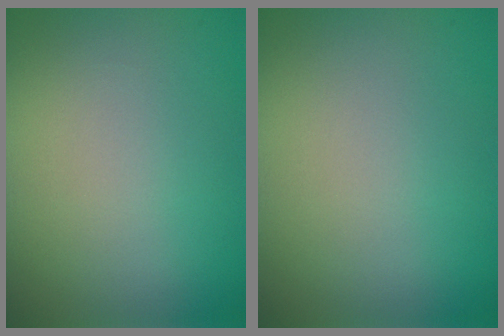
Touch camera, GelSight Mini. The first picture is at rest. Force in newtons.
{"total": 0.0}